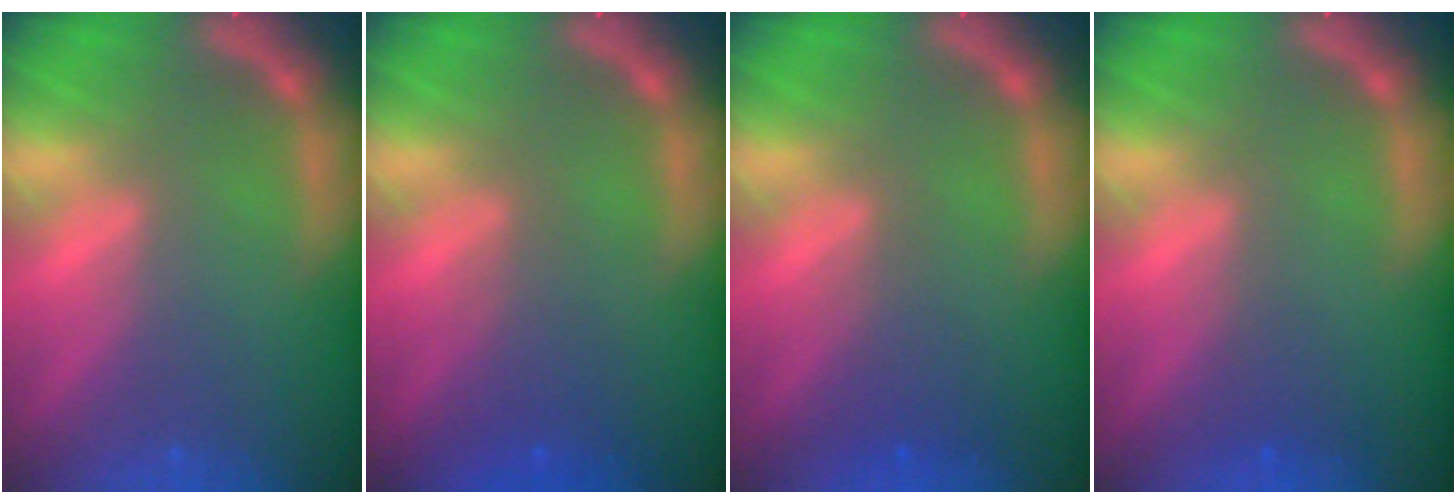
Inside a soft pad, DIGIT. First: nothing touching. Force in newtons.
{"total": 2.4}
{"total": 2.0}
{"total": 1.0}